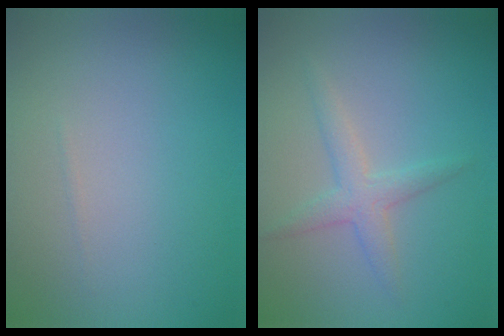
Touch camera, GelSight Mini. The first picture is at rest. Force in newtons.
{"total": 2.2, "press": 2.2, "slide": 0.1}